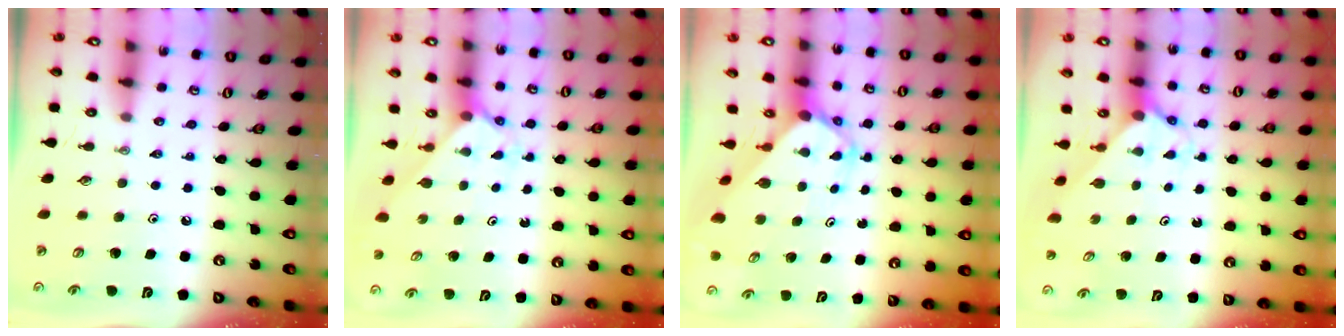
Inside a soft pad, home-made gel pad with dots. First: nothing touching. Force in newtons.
{"total": 2.3, "press": 2.3, "slide": 0.1}
{"total": 3.0, "press": 2.9, "slide": 0.4}
{"total": 3.1, "press": 3.0, "slide": 0.3}